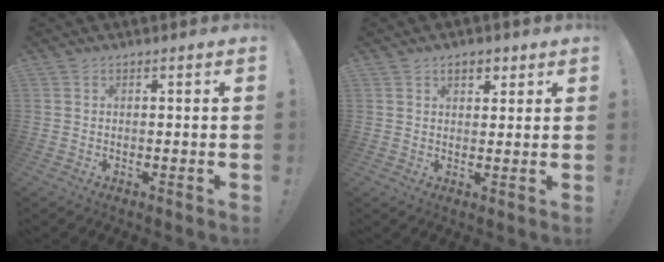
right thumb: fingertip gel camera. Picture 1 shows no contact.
{"total": 4.1, "force": [2.2, 2.5, 2.4], "torque": [-0.025, -0.004, 0.036]}